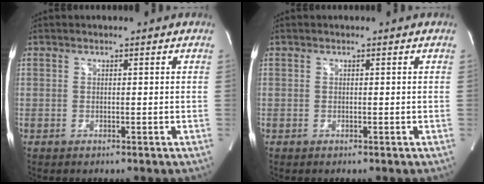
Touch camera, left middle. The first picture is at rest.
{"total": 0.0}